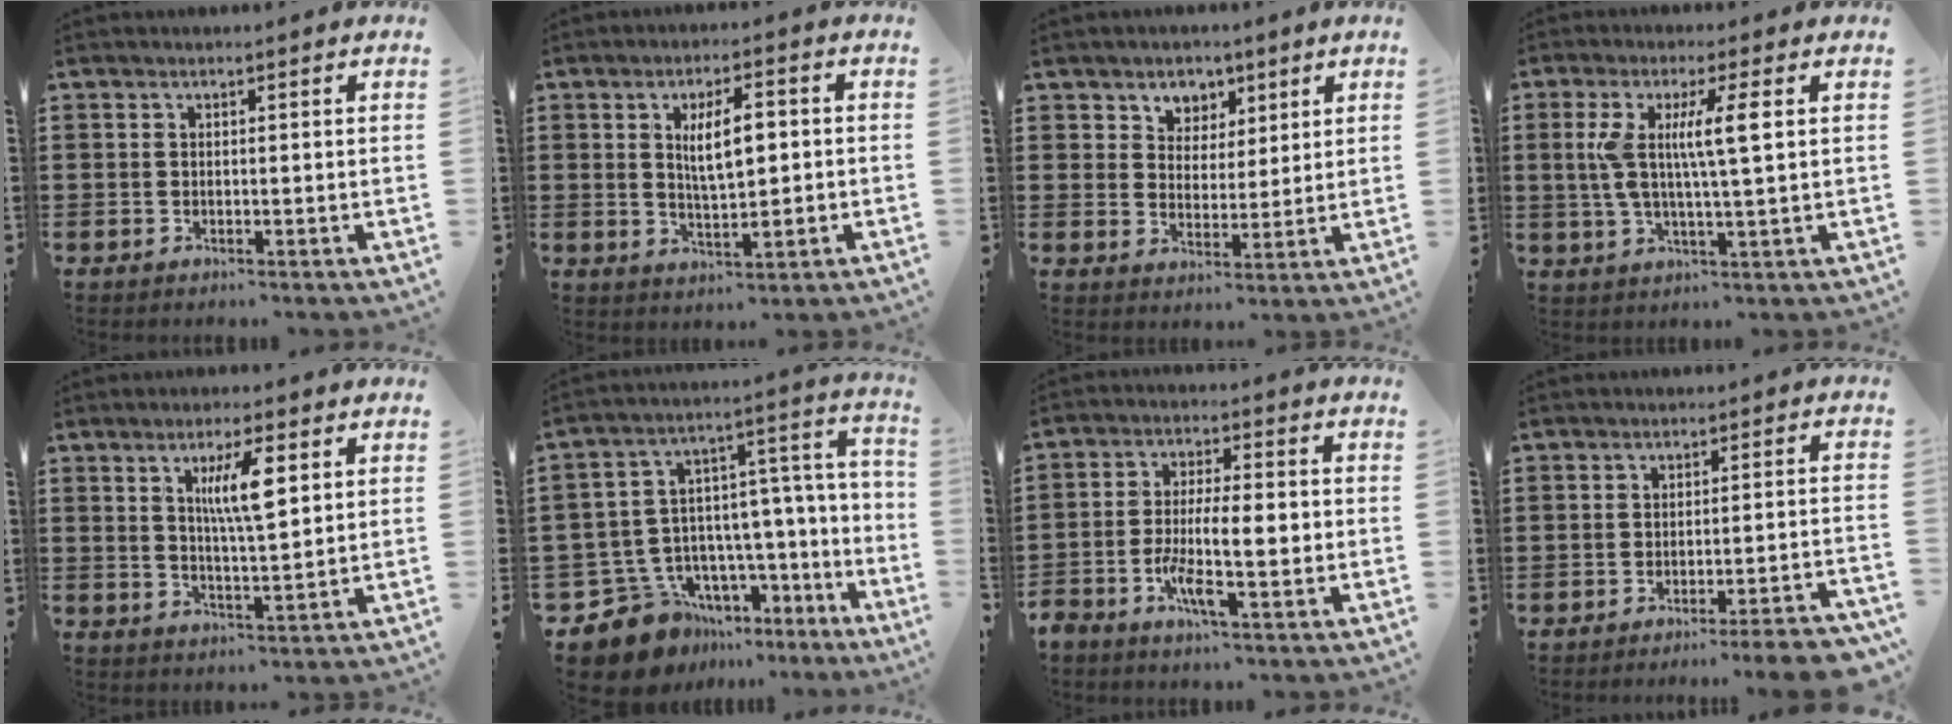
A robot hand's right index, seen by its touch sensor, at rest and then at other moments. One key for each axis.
{"total": 6.6, "fx": 0.9, "fy": 2.3, "fz": 6.1, "tx": -0.109, "ty": 0.005, "tz": 0.012}
{"total": 4.3, "fx": 2.8, "fy": 3.2, "fz": 0.1, "tx": -0.025, "ty": 0.008, "tz": 0.051}
{"total": 7.4, "fx": 1.5, "fy": 0.6, "fz": 7.2, "tx": -0.149, "ty": -0.007, "tz": 0.018}
{"total": 7.1, "fx": 2.5, "fy": 1.6, "fz": 6.4, "tx": -0.123, "ty": 0.005, "tz": 0.038}
{"total": 9.1, "fx": -7.2, "fy": 4.5, "fz": 3.3, "tx": -0.090, "ty": -0.018, "tz": -0.140}
{"total": 7.8, "fx": -2.3, "fy": 2.4, "fz": 7.1, "tx": -0.145, "ty": -0.004, "tz": -0.046}
{"total": 4.4, "fx": -3.7, "fy": -0.5, "fz": 2.3, "tx": -0.038, "ty": -0.015, "tz": -0.072}